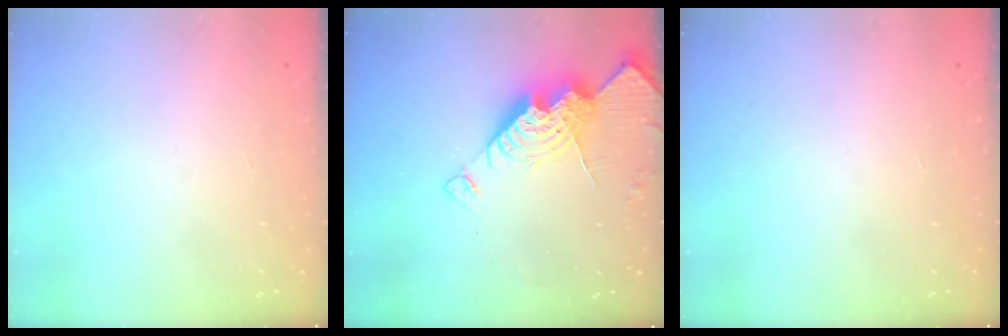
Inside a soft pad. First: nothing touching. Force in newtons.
{"total": 15.4, "press": 15.3, "slide": 1.5}
{"total": 0.0}